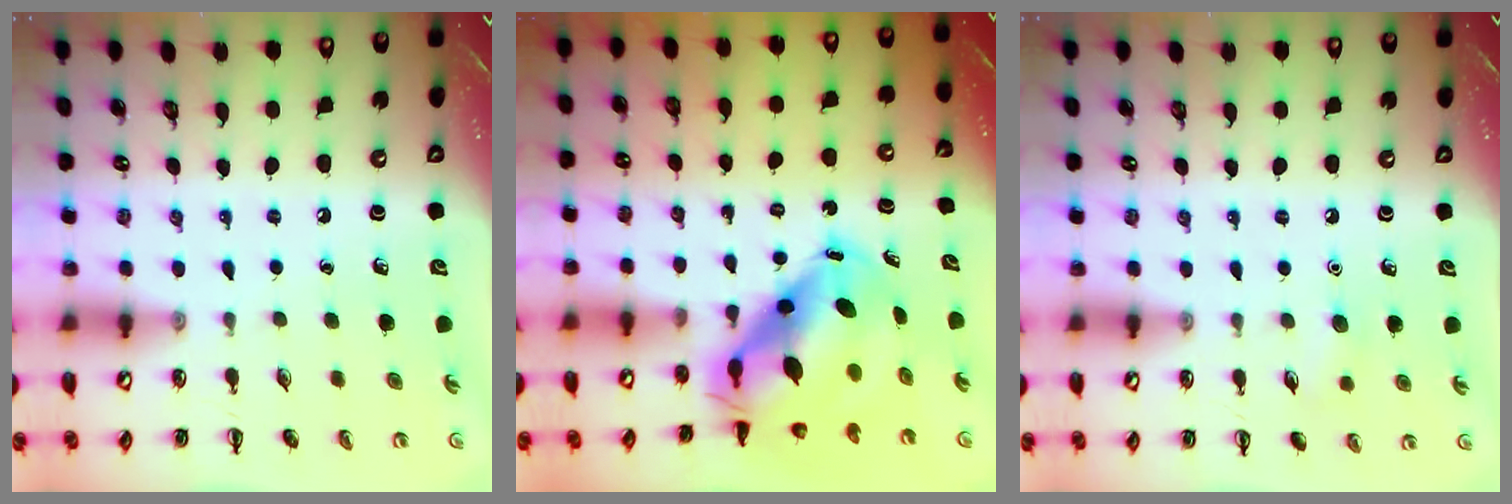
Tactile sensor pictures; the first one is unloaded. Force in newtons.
{"total": 11.0, "press": 10.7, "slide": 2.7}
{"total": 5.9, "press": 5.7, "slide": 1.4}